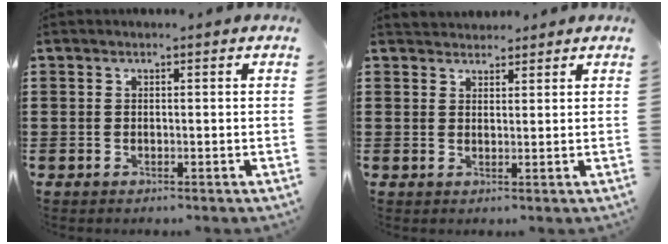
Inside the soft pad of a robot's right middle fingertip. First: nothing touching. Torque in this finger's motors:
{"motor_torque": [0.00, 0.00, 0.00, -0.01]}